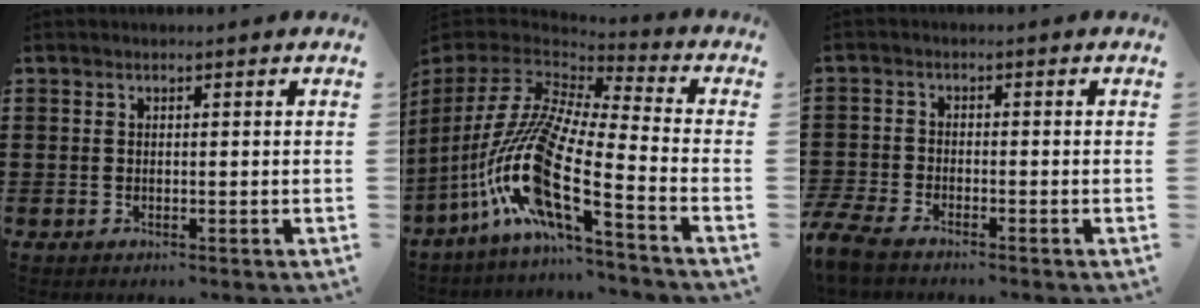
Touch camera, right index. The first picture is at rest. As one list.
[{"total": 15.8, "force": [-7.3, 3.9, 13.5], "torque": [-0.305, -0.009, -0.151]}, {"total": 3.5, "force": [-3.3, 0.5, 0.9], "torque": [-0.045, -0.007, -0.076]}]